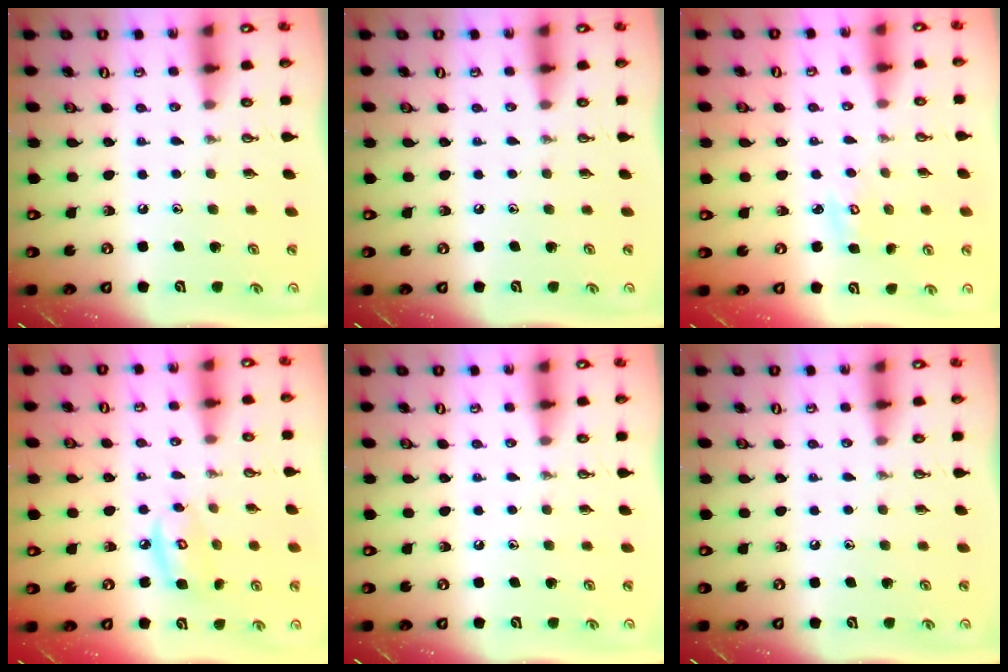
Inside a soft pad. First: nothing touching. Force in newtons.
{"total": 0.0}
{"total": 2.9, "press": 2.9, "slide": 0.1}
{"total": 6.6, "press": 6.6, "slide": 0.5}
{"total": 0.0}
{"total": 0.0}